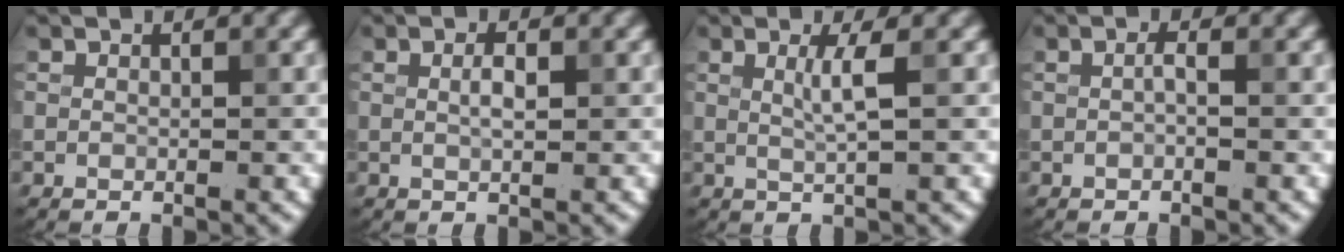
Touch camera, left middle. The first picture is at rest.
{"total": 1.2, "force": [0.1, 0.3, 1.2], "torque": [-0.026, 0.005, 0.005]}
{"total": 1.9, "force": [0.4, 0.0, 1.9], "torque": [-0.039, 0.002, 0.008]}
{"total": 0.6, "force": [-0.1, 0.0, 0.6], "torque": [-0.014, 0.004, 0.002]}